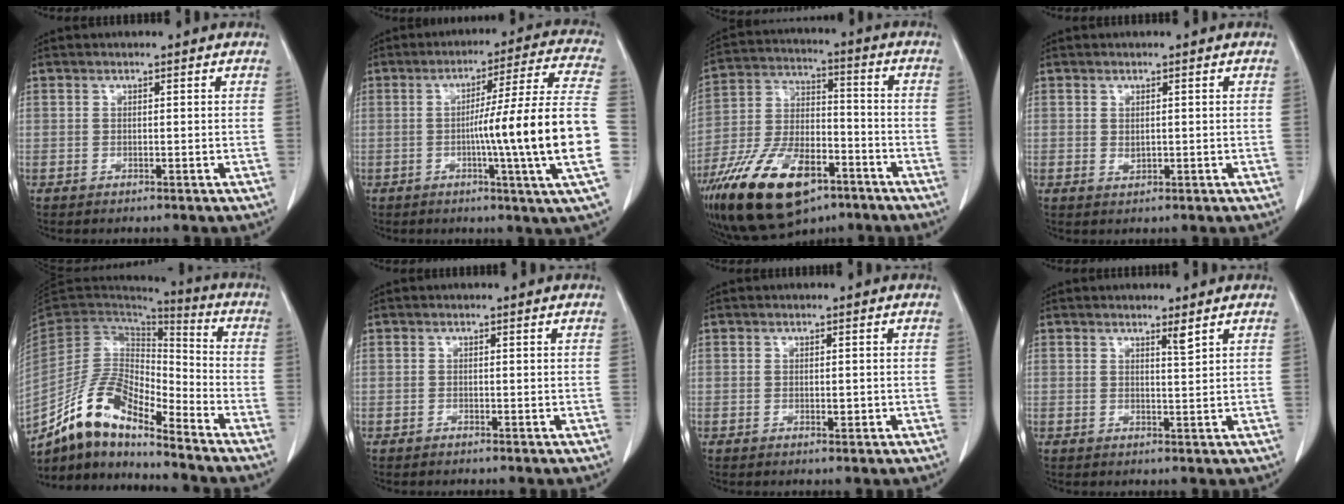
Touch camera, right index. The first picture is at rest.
{"total": 19.1, "force": [-3.0, -3.0, 18.6], "torque": [-0.245, -0.001, -0.057]}
{"total": 20.0, "force": [-11.7, 8.9, 13.6], "torque": [-0.294, -0.009, -0.206]}
{"total": 1.1, "force": [0.2, 0.7, 0.8], "torque": [-0.013, -0.004, 0.007]}
{"total": 12.7, "force": [-10.6, 3.4, 6.1], "torque": [-0.117, 0.028, -0.200]}
{"total": 0.0}
{"total": 1.0, "force": [-0.1, 0.4, 0.9], "torque": [-0.012, -0.001, -0.001]}
{"total": 1.5, "force": [1.2, -0.2, 1.0], "torque": [-0.018, -0.009, 0.019]}